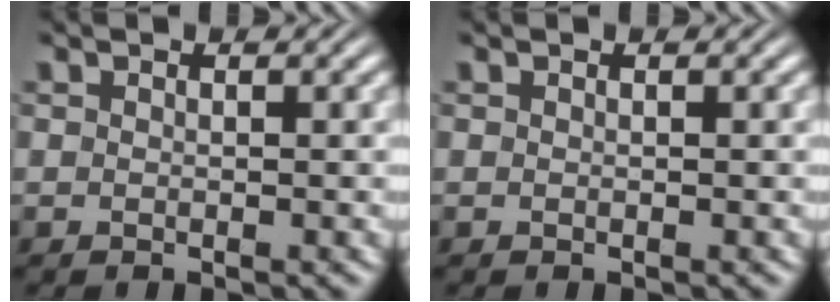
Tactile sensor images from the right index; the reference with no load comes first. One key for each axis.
{"total": 0.0}